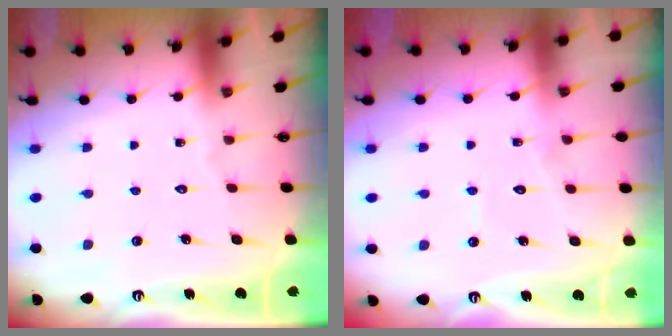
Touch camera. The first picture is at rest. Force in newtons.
{"total": 6.0, "press": 6.0, "slide": 0.5}